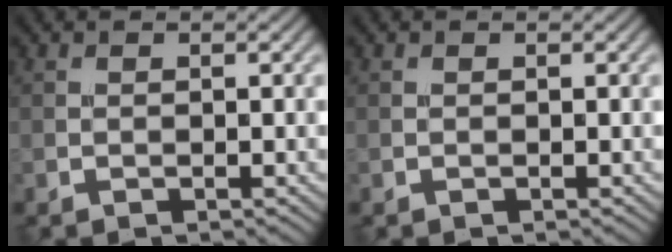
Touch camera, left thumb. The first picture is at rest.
{"total": 0.0}